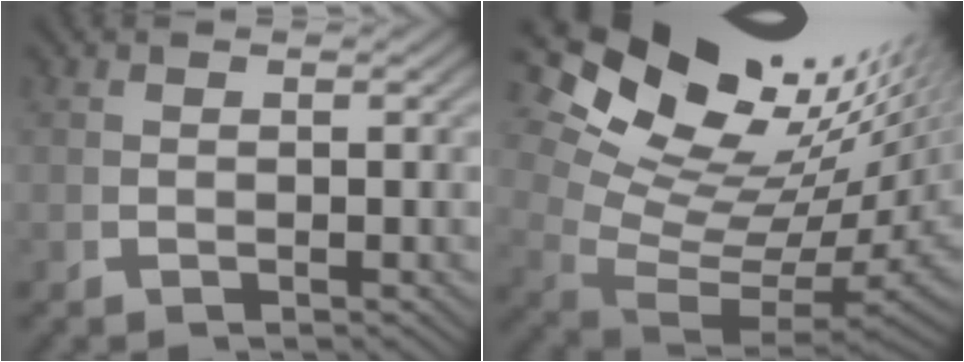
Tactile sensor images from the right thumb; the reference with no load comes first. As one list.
[{"total": 17.0, "force": [1.3, 11.5, 12.5], "torque": [-0.216, -0.037, 0.038]}]